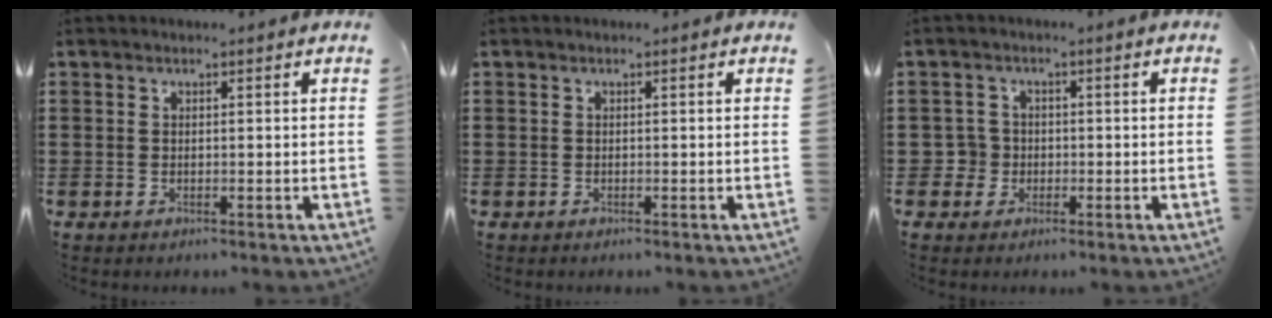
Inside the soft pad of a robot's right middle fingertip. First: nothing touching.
{"total": 0.0}
{"total": 2.7, "force": [-0.6, 2.6, 0.5], "torque": [-0.022, 0.005, -0.015]}